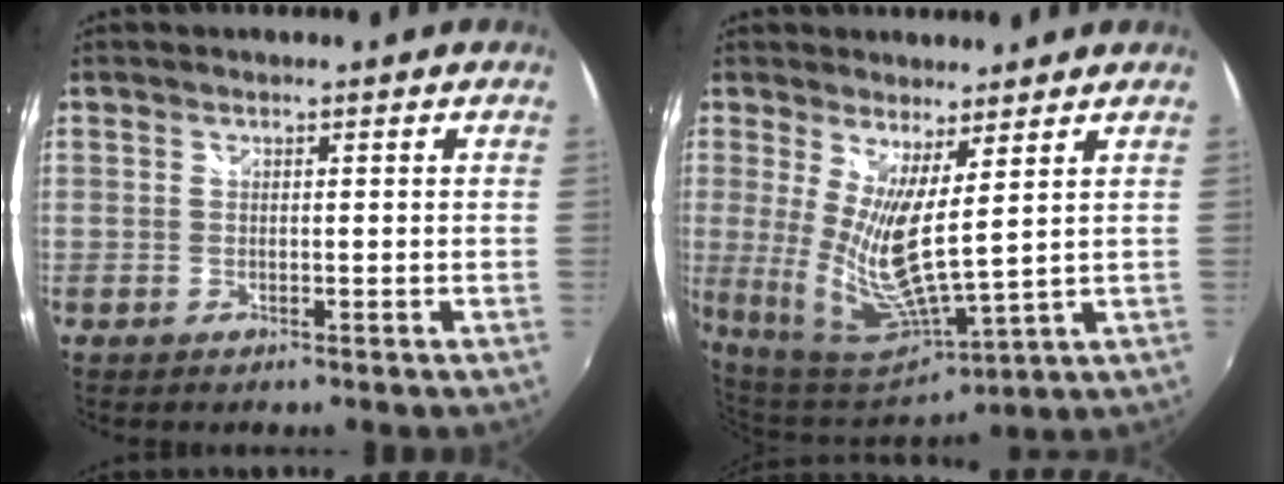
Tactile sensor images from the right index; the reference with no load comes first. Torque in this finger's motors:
{"motor_torque": [1.11, 1.03, 0.84, 0.18]}